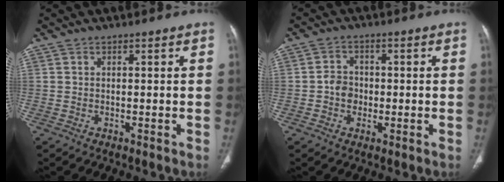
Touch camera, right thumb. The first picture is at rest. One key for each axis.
{"total": 4.0, "fx": -0.5, "fy": 3.5, "fz": 2.0, "tx": -0.013, "ty": 0.009, "tz": -0.015}